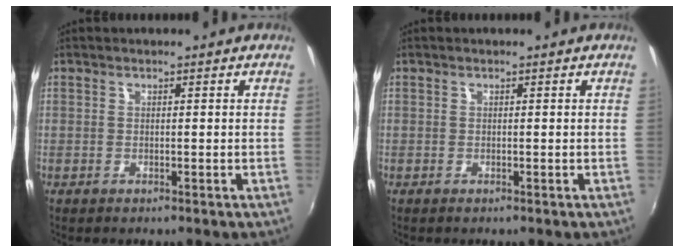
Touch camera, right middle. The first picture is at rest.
{"total": 0.0}